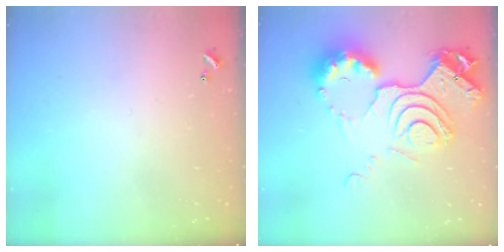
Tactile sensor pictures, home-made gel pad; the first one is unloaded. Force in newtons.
{"total": 21.0, "press": 20.9, "slide": 2.1}